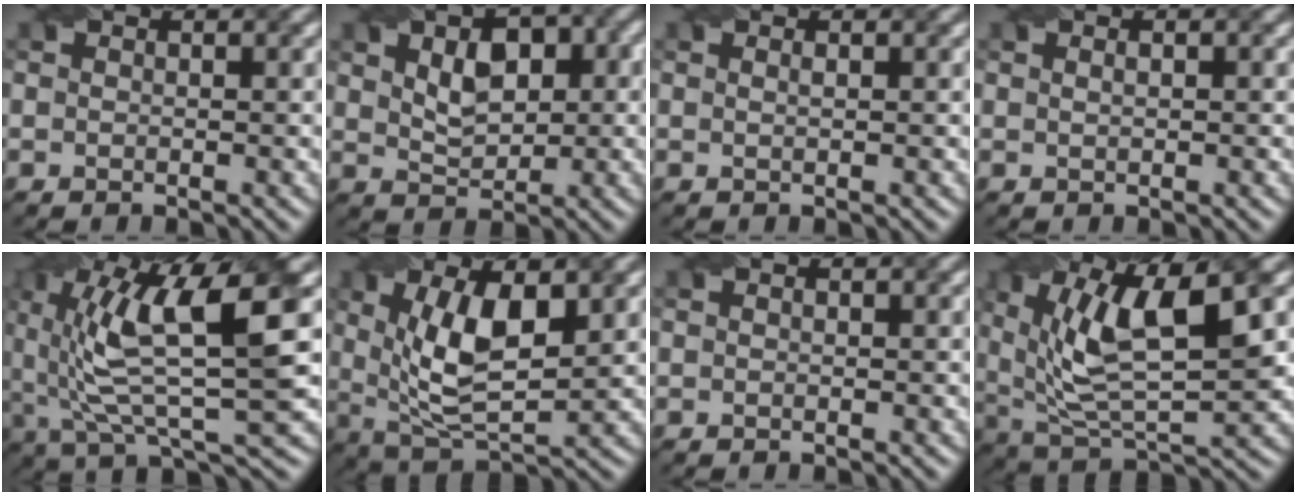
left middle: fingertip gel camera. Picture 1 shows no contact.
{"total": 5.1, "force": [1.3, 3.3, 3.7], "torque": [-0.065, 0.003, 0.024]}
{"total": 0.6, "force": [0.2, 0.2, 0.5], "torque": [-0.005, -0.006, 0.001]}
{"total": 1.1, "force": [0.5, 0.5, 0.8], "torque": [-0.007, -0.006, 0.003]}
{"total": 11.0, "force": [2.6, 2.8, 10.3], "torque": [-0.195, 0.004, 0.056]}
{"total": 7.8, "force": [1.5, 3.2, 7.0], "torque": [-0.138, -0.005, 0.027]}
{"total": 0.0}
{"total": 10.7, "force": [3.1, 4.2, 9.4], "torque": [-0.169, -0.002, 0.054]}